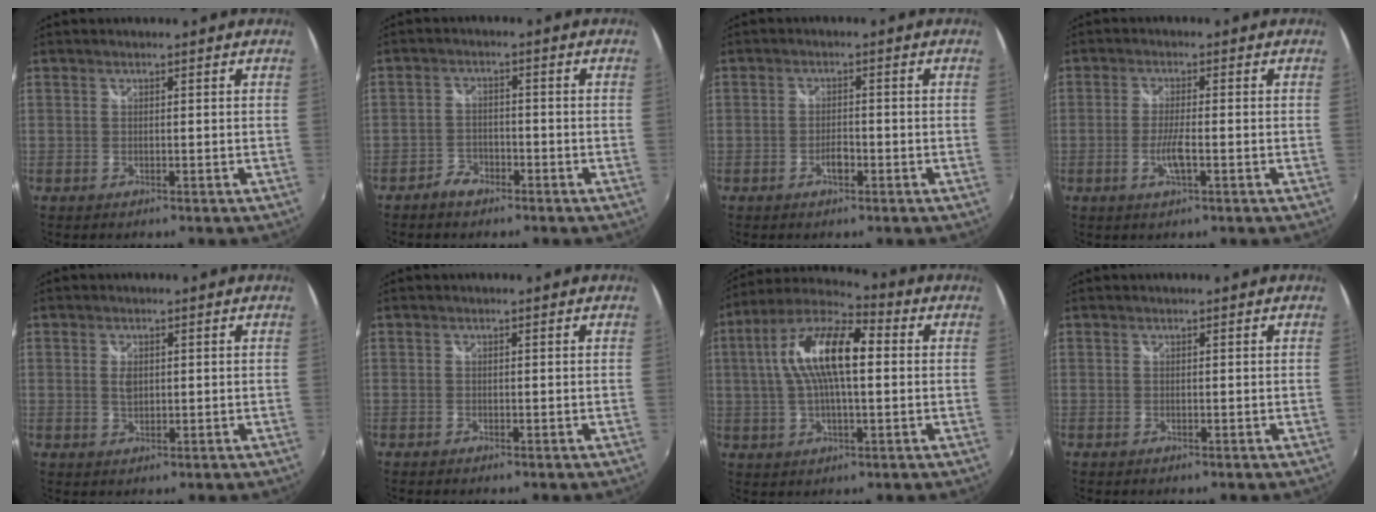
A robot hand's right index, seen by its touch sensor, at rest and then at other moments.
{"total": 3.5, "force": [-2.7, 2.0, 0.8], "torque": [-0.028, 0.007, -0.052]}
{"total": 2.4, "force": [-1.4, 1.1, 1.7], "torque": [-0.032, 0.000, -0.026]}
{"total": 4.0, "force": [-1.5, 0.5, 3.7], "torque": [-0.076, -0.006, -0.030]}
{"total": 2.3, "force": [0.3, 1.5, 1.7], "torque": [-0.028, 0.000, 0.005]}
{"total": 0.0}
{"total": 15.6, "force": [2.2, 5.7, 14.3], "torque": [-0.267, 0.023, 0.028]}
{"total": 0.0}